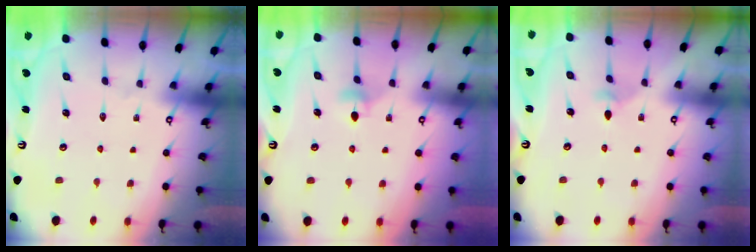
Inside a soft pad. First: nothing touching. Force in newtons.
{"total": 4.4, "press": 4.4, "slide": 0.6}
{"total": 3.5, "press": 3.5, "slide": 0.7}